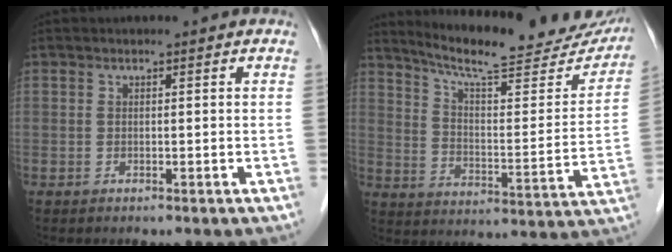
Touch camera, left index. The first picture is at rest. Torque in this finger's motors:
{"motor_torque": [0.34, -0.25, 0.35, 0.09]}